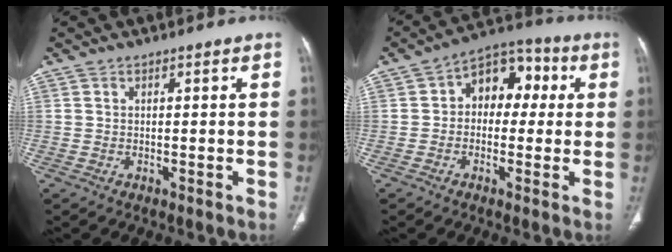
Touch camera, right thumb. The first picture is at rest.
{"total": 10.4, "force": [1.4, 7.4, 7.2], "torque": [-0.058, 0.032, 0.008]}